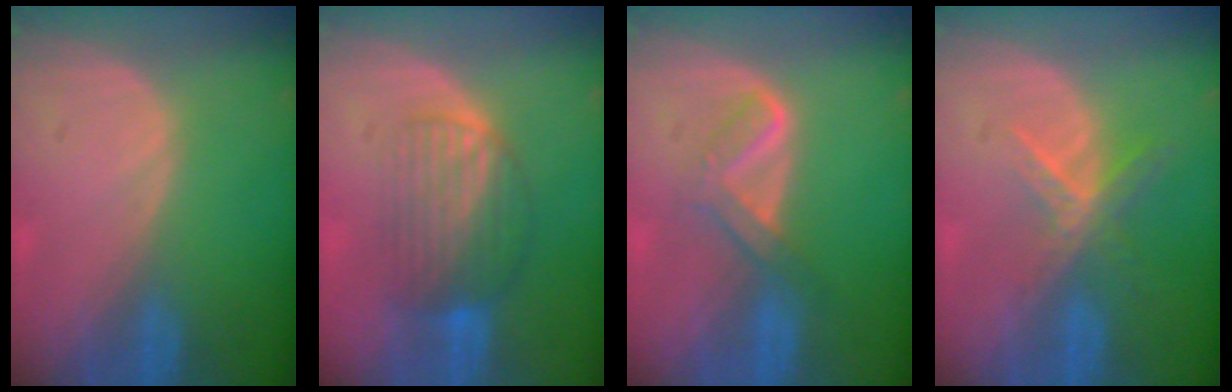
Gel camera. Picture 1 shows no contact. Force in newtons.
{"total": 6.9, "press": 6.5, "slide": 2.3}
{"total": 4.0, "press": 4.0, "slide": 0.5}
{"total": 5.6, "press": 4.9, "slide": 2.7}